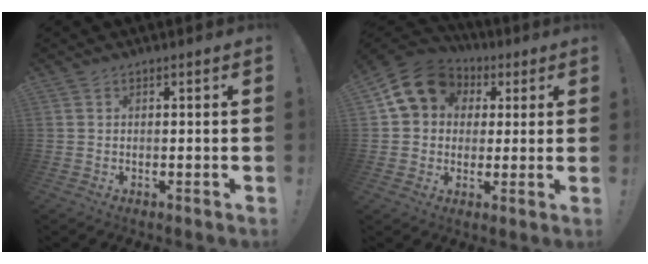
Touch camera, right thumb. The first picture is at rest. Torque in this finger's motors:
{"motor_torque": [-0.22, 1.00, 0.53, -0.28, 0.28]}